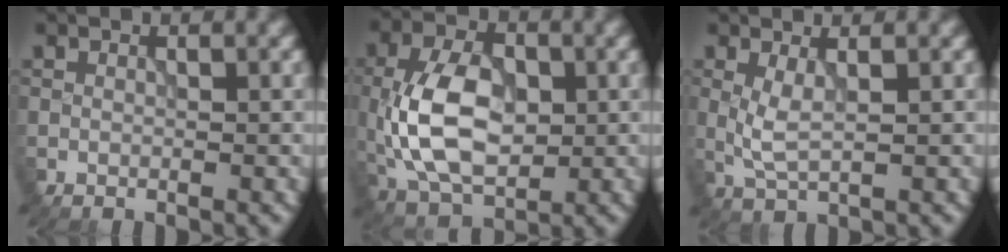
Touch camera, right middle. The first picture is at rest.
{"total": 9.0, "force": [-0.7, 5.5, 7.1], "torque": [-0.147, 0.006, -0.018]}
{"total": 2.4, "force": [0.4, 0.7, 2.2], "torque": [-0.056, -0.002, 0.011]}